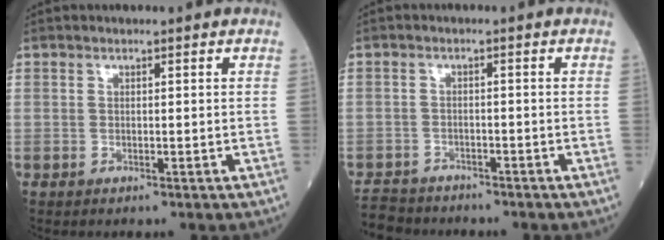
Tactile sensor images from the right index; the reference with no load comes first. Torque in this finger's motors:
{"motor_torque": [-1.29, 0.20, -1.05, -0.21]}